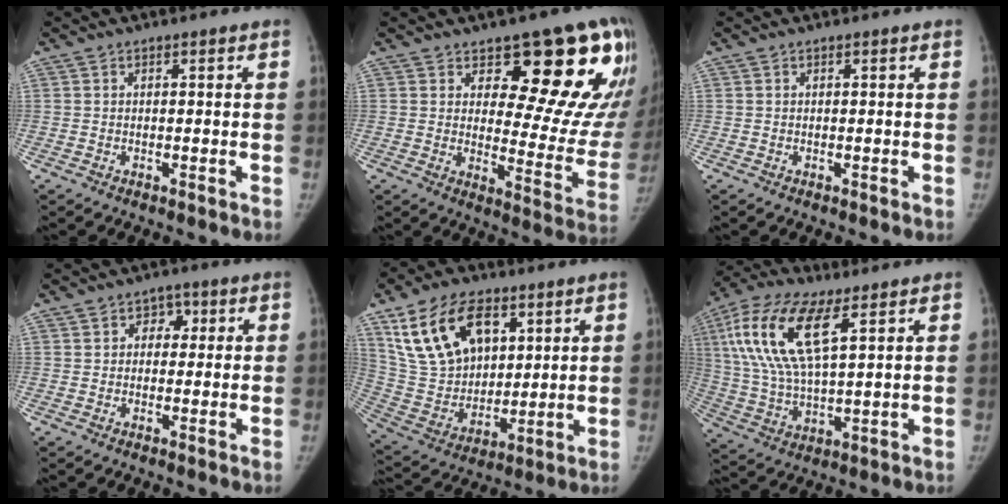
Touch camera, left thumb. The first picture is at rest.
{"total": 19.8, "force": [11.4, 8.6, 13.8], "torque": [-0.115, -0.076, 0.146]}
{"total": 0.0}
{"total": 3.5, "force": [0.9, 2.9, 1.8], "torque": [0.004, 0.004, 0.006]}
{"total": 19.7, "force": [9.4, 12.3, 12.2], "torque": [-0.193, -0.030, 0.186]}
{"total": 17.8, "force": [7.0, 7.0, 14.7], "torque": [-0.308, -0.004, 0.133]}